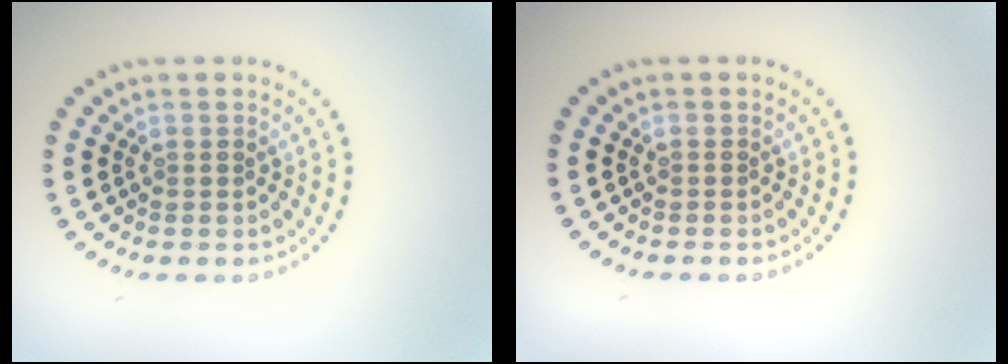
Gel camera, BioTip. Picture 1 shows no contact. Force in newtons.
{"total": 0.0}